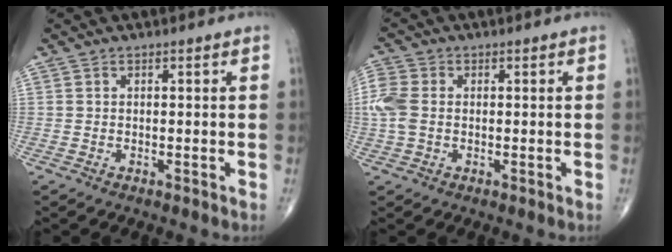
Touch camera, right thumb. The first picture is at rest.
{"total": 5.6, "force": [0.0, 4.0, 3.9], "torque": [-0.116, 0.010, -0.005]}